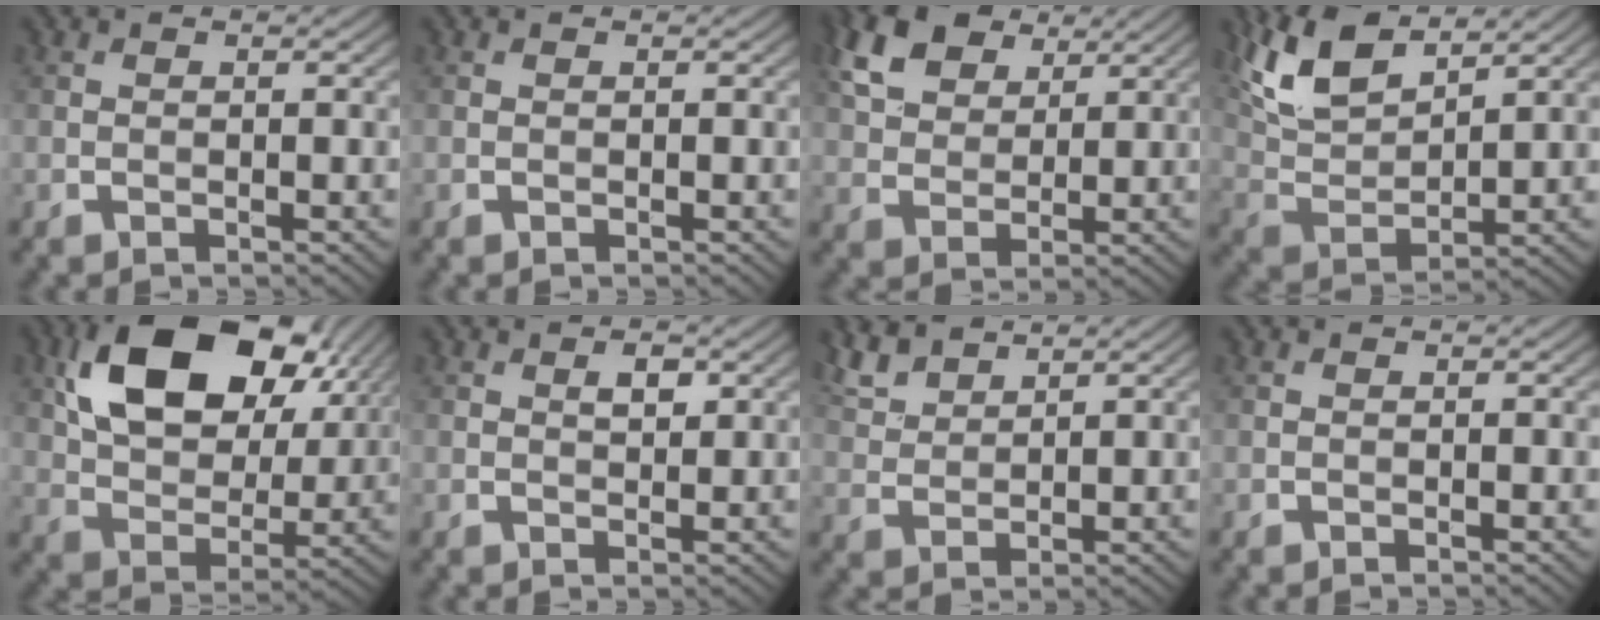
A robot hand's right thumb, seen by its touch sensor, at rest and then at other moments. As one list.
[{"total": 0.0}, {"total": 8.9, "force": [5.0, 5.4, 4.9], "torque": [-0.127, 0.014, 0.095]}, {"total": 10.4, "force": [6.9, 3.8, 6.8], "torque": [-0.167, 0.015, 0.141]}, {"total": 16.8, "force": [7.3, 10.4, 11.1], "torque": [-0.217, 0.001, 0.134]}, {"total": 1.8, "force": [0.7, 0.9, 1.4], "torque": [-0.020, -0.003, 0.013]}, {"total": 4.9, "force": [4.0, 1.6, 2.3], "torque": [-0.066, 0.012, 0.091]}, {"total": 0.0}]